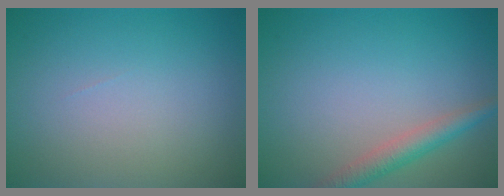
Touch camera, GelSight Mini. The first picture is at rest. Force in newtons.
{"total": 2.7, "press": 2.7, "slide": 0.1}